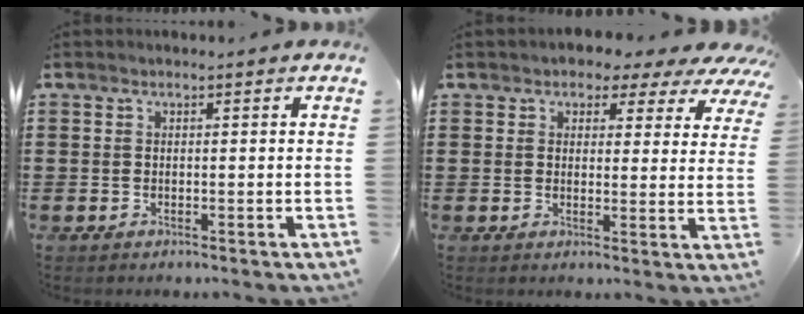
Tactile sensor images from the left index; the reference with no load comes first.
{"total": 3.4, "force": [2.7, 1.8, 0.9], "torque": [-0.020, -0.012, 0.040]}